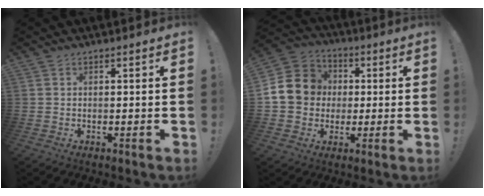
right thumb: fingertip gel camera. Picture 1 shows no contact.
{"total": 13.8, "force": [0.9, 12.5, 5.7], "torque": [-0.089, 0.013, 0.026]}